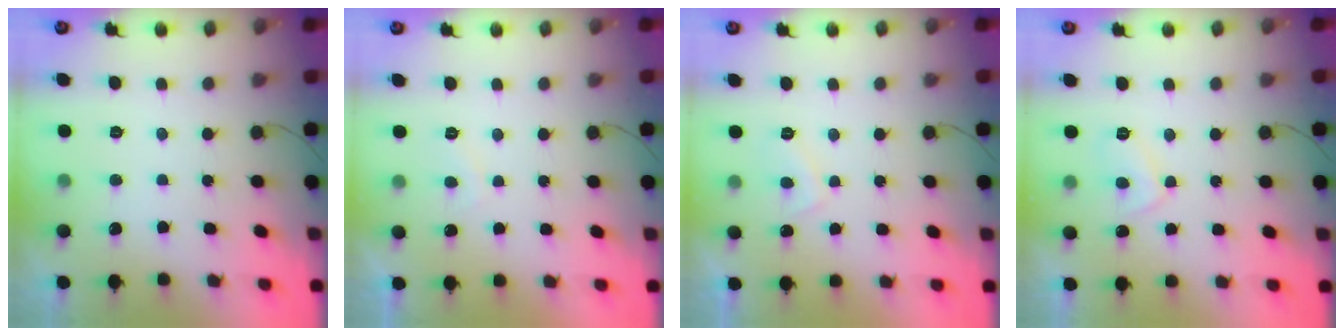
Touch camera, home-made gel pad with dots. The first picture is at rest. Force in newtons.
{"total": 1.3, "press": 1.1, "slide": 0.7}
{"total": 2.6, "press": 2.6, "slide": 0.5}
{"total": 5.5, "press": 5.5, "slide": 0.3}